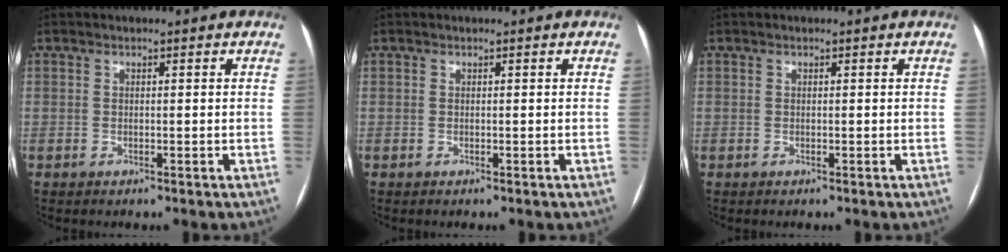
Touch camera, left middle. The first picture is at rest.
{"total": 0.0}
{"total": 0.0}